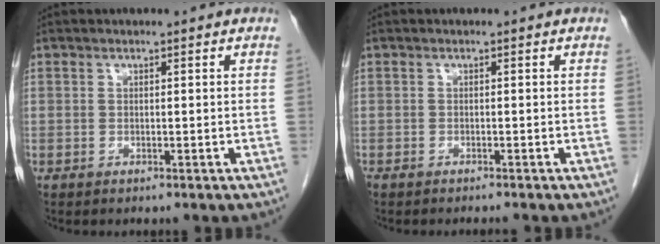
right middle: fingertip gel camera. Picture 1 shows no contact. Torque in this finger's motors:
{"motor_torque": [-0.02, 0.08, -0.01, 0.00]}